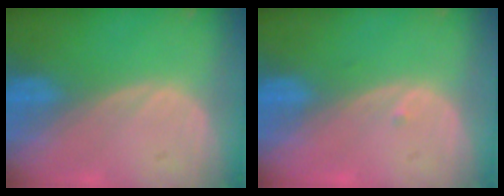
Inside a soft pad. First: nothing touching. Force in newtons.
{"total": 0.5, "press": 0.4, "slide": 0.3}